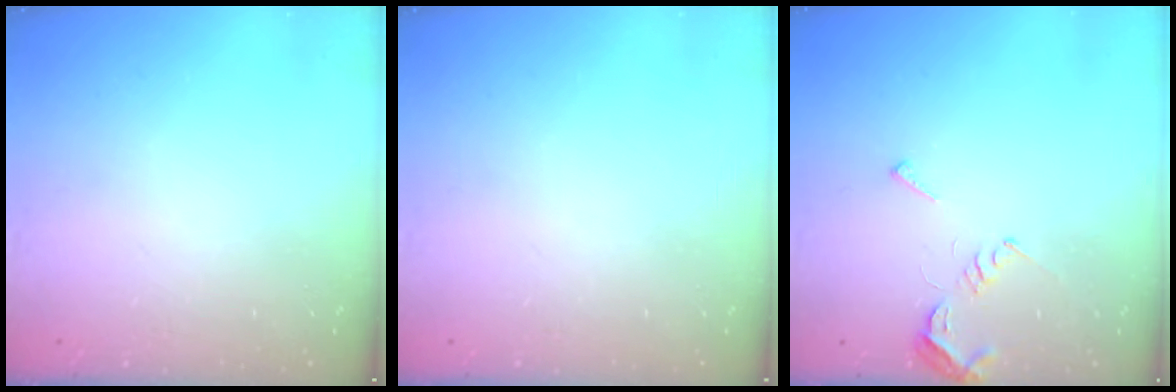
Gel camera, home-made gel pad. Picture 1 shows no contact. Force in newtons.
{"total": 0.0}
{"total": 6.4, "press": 6.3, "slide": 0.7}